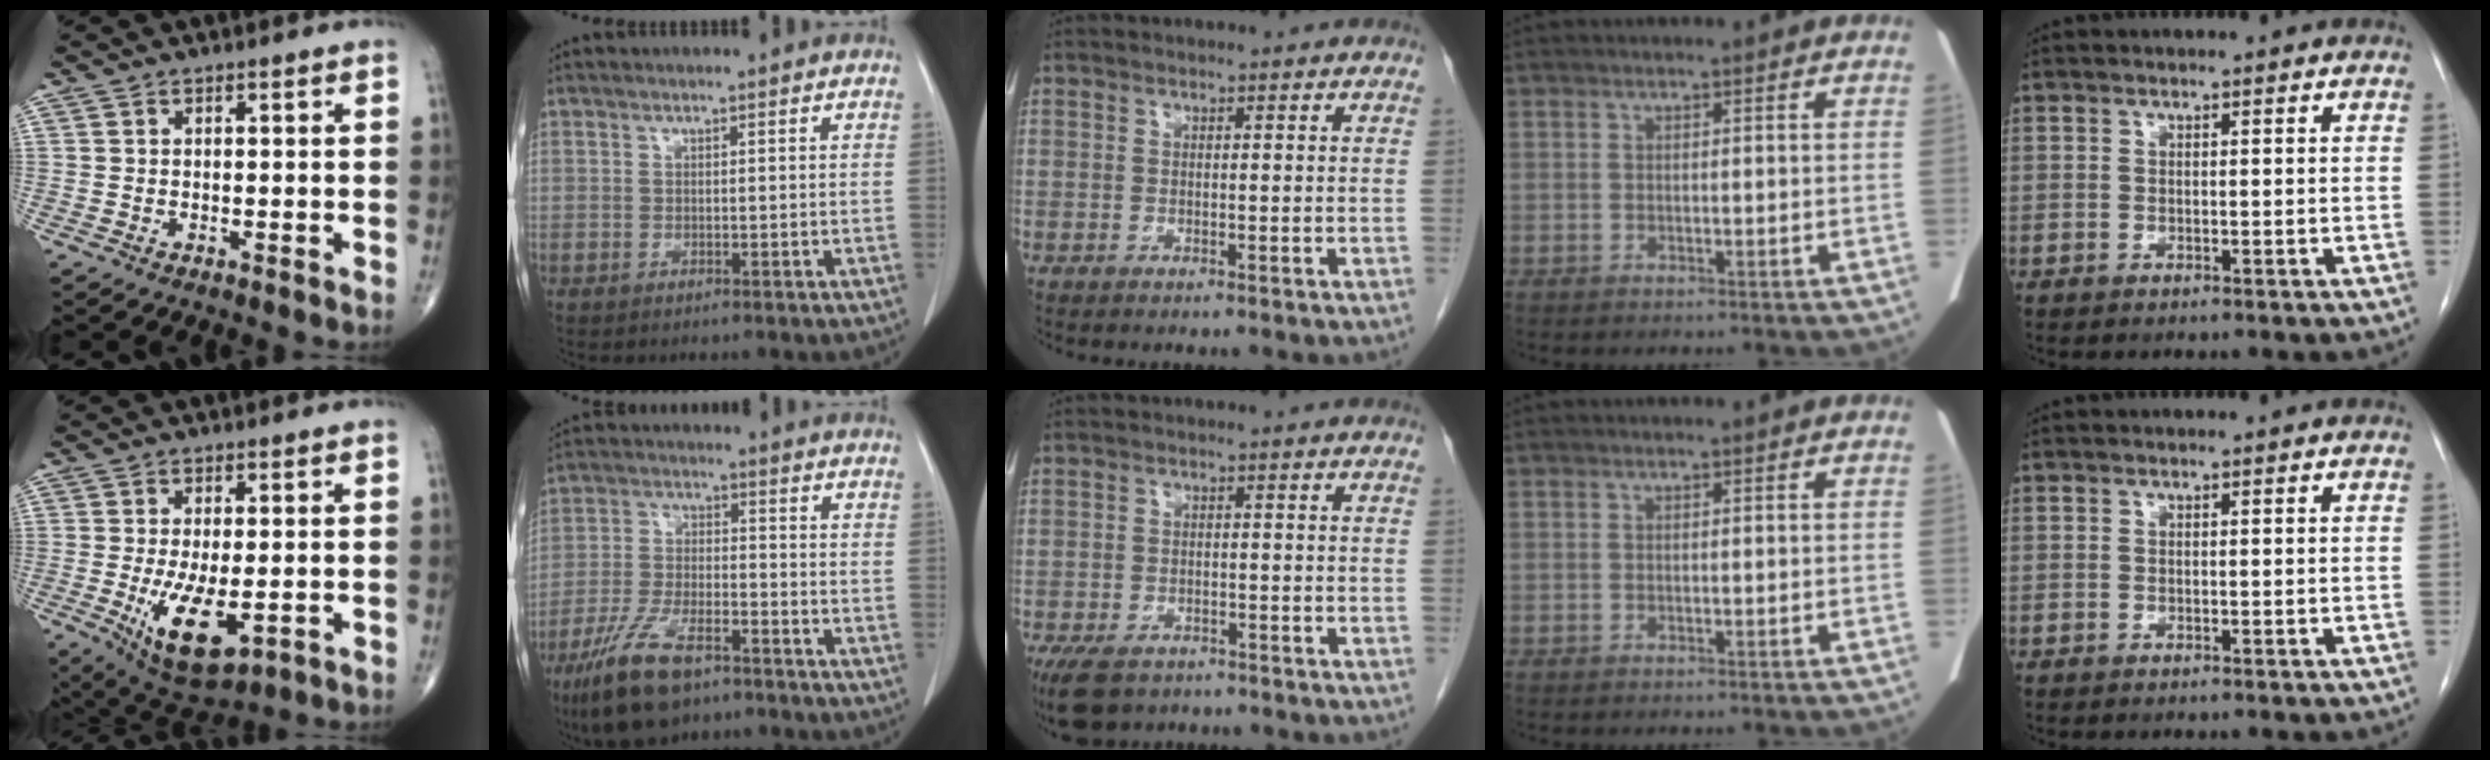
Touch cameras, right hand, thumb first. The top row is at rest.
{"thumb": {"total": 11.3, "force": [-2.8, 4.9, 9.8], "torque": [-0.166, -0.020, -0.032]}, "index": {"total": 11.7, "force": [-7.8, 3.8, 7.9], "torque": [-0.165, -0.017, -0.143]}, "middle": {"total": 6.7, "force": [-4.8, 3.6, 3.0], "torque": [-0.057, -0.007, -0.074]}}